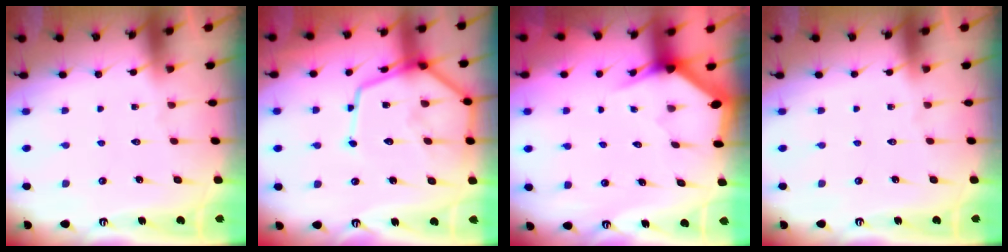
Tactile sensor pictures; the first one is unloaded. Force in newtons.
{"total": 14.3, "press": 14.2, "slide": 1.4}
{"total": 3.1, "press": 3.1, "slide": 0.1}
{"total": 0.0}